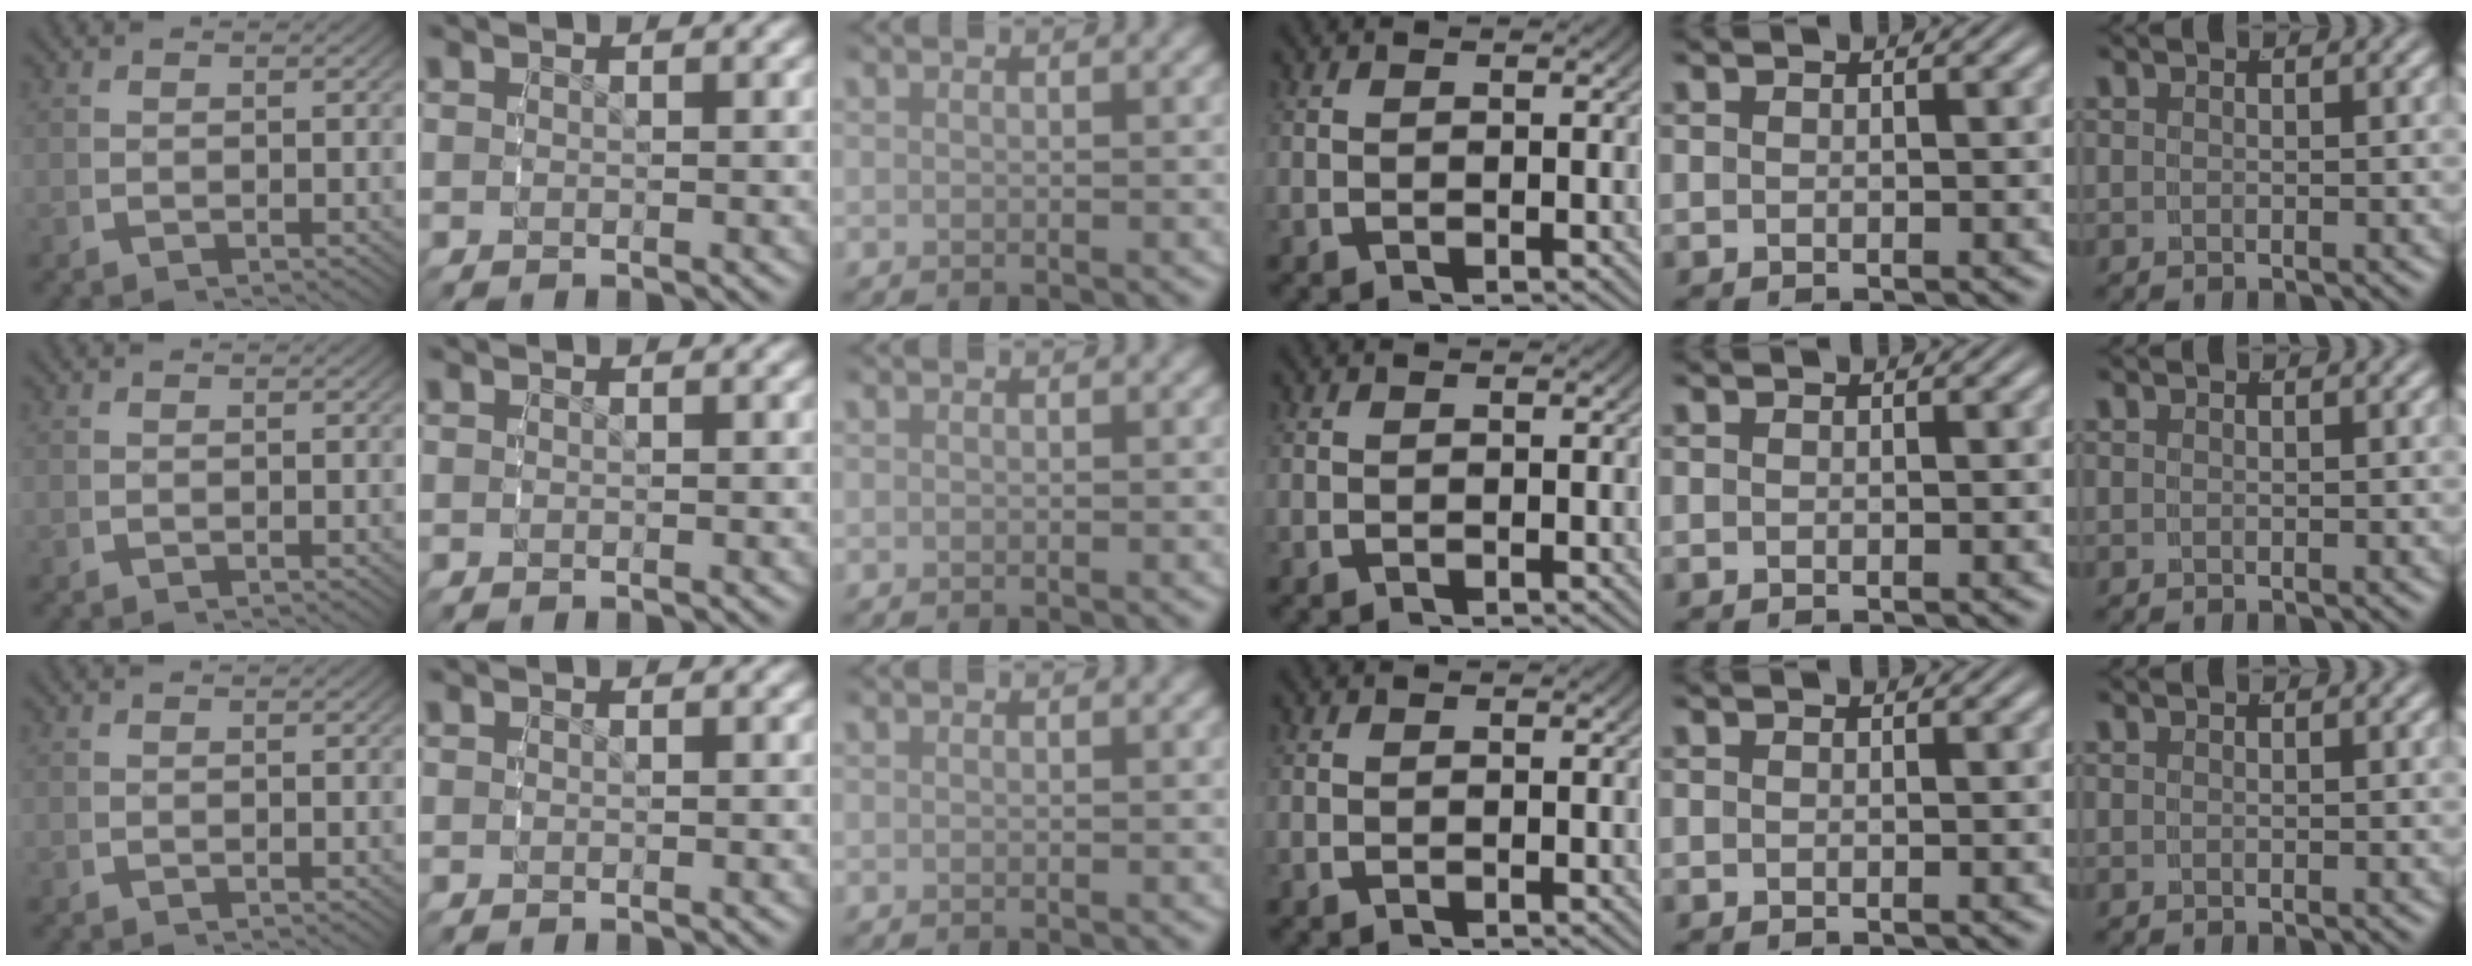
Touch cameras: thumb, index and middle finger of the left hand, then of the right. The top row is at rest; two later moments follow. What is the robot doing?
{"motion": "reach", "object": "pen bag"}